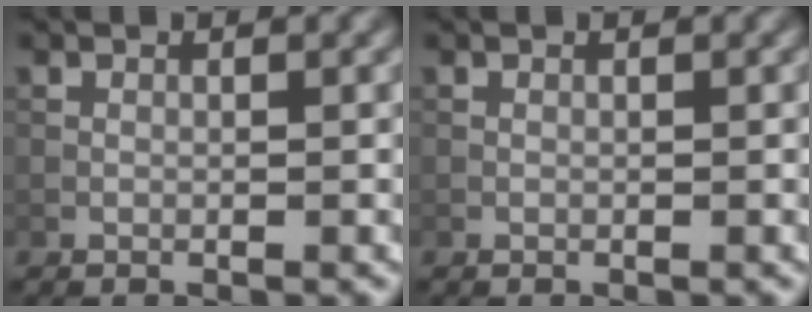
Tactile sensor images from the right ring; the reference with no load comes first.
{"total": 0.0}